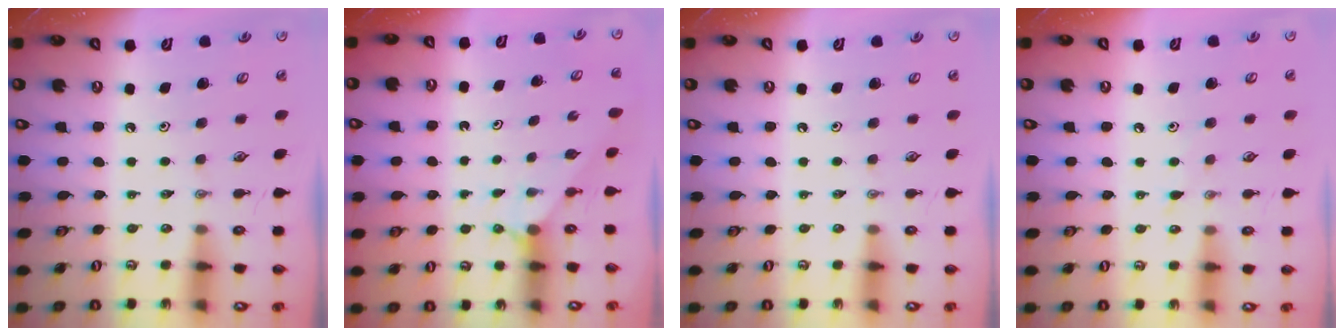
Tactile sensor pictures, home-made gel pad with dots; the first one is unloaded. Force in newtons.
{"total": 2.2, "press": 2.2, "slide": 0.2}
{"total": 0.0}
{"total": 4.8, "press": 4.8, "slide": 0.6}